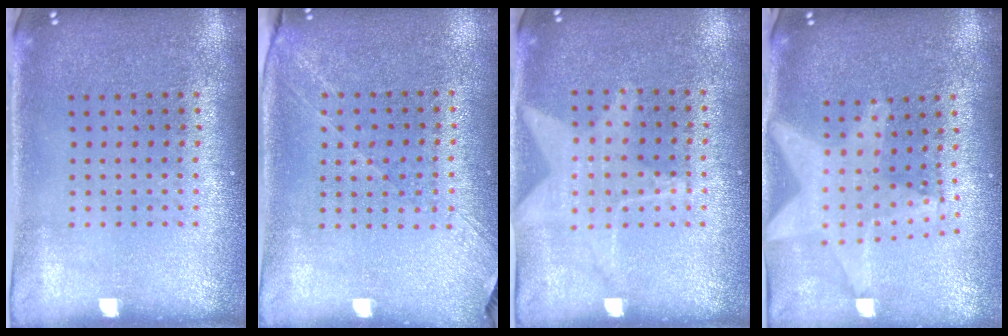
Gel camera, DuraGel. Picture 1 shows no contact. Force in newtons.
{"total": 1.2, "press": 1.1, "slide": 0.6}
{"total": 1.1, "press": 1.0, "slide": 0.4}
{"total": 1.9, "press": 1.6, "slide": 1.0}